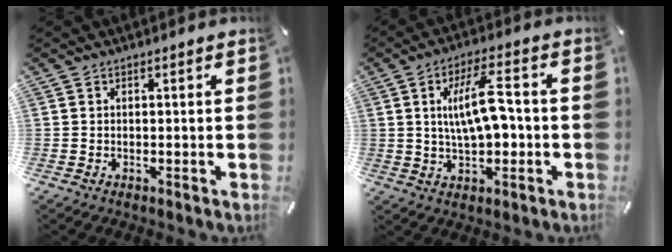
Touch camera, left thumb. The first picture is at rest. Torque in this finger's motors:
{"motor_torque": [0.27, 0.85, 0.27, 0.02, 0.21]}